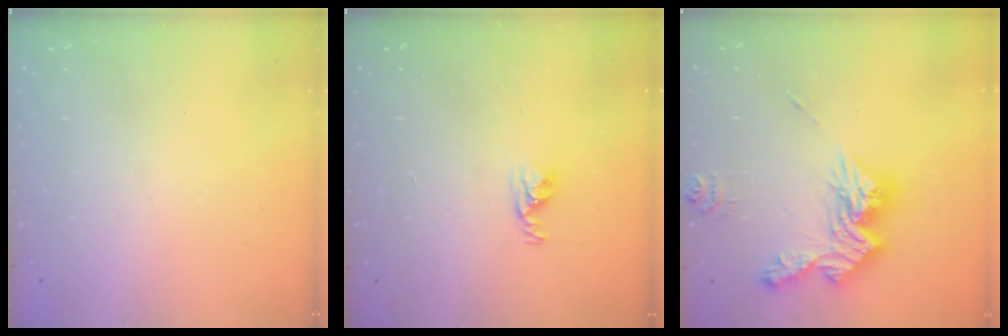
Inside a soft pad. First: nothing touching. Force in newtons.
{"total": 3.3, "press": 3.2, "slide": 0.4}
{"total": 15.1, "press": 15.0, "slide": 1.5}